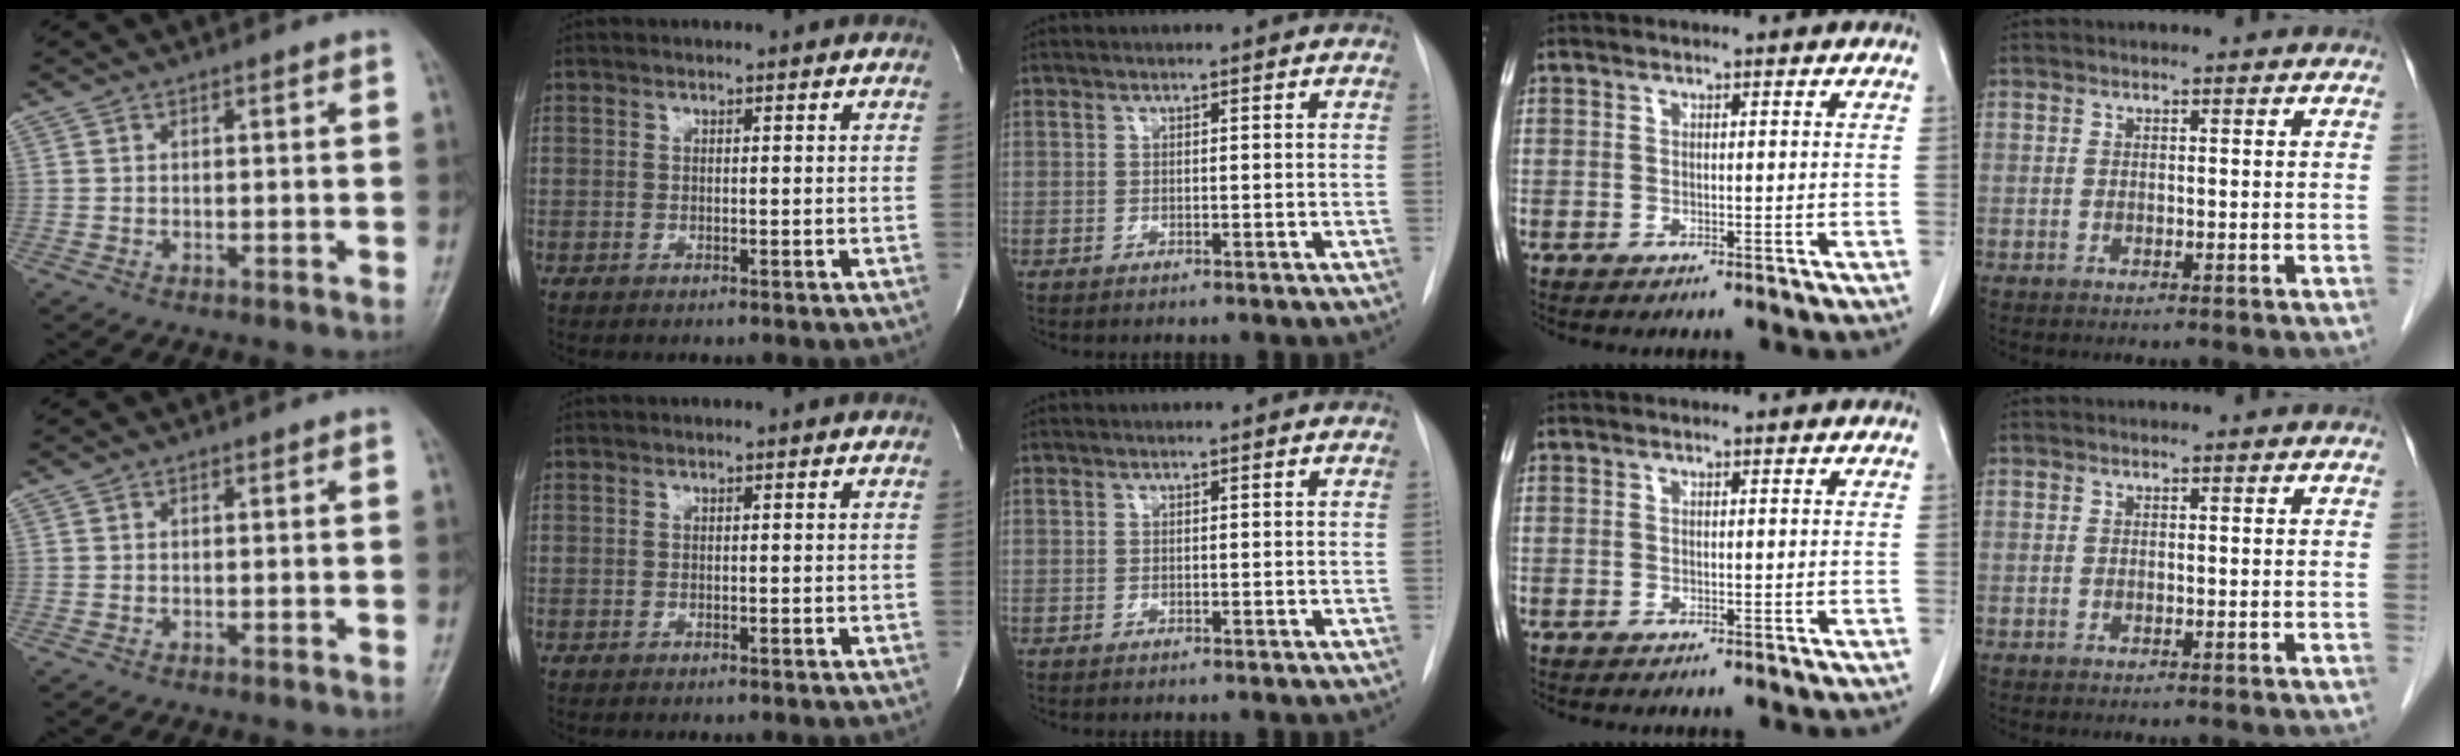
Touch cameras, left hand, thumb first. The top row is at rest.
{}